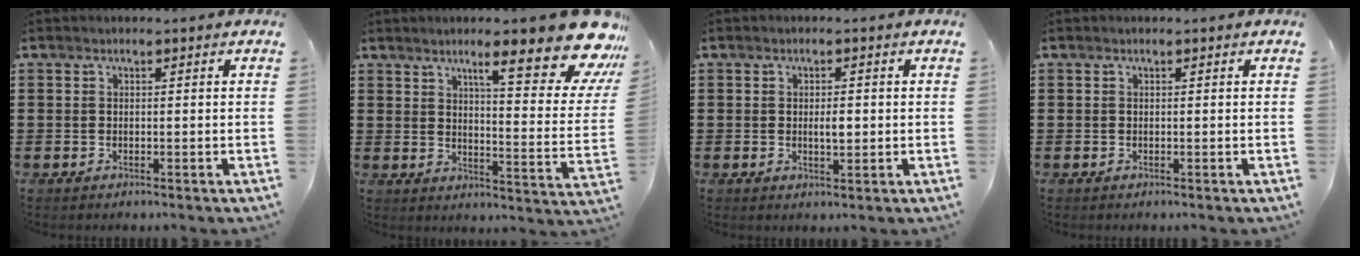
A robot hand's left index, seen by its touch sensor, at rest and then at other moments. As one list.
[{"total": 14.4, "force": [9.8, 2.5, 10.3], "torque": [-0.149, -0.058, 0.151]}, {"total": 2.3, "force": [0.0, 0.8, 2.2], "torque": [-0.034, -0.003, -0.003]}, {"total": 0.0}]